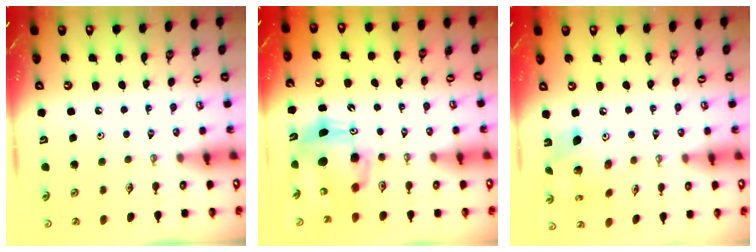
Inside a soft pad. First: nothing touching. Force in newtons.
{"total": 9.8, "press": 9.5, "slide": 2.1}
{"total": 12.3, "press": 12.3, "slide": 1.2}